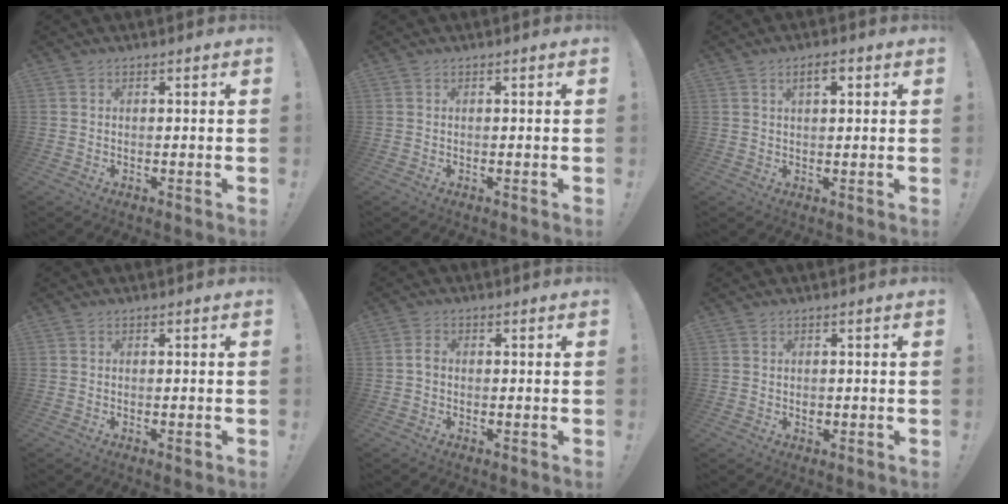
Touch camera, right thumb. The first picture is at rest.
{"total": 0.0}
{"total": 3.8, "force": [1.6, 1.5, 3.1], "torque": [-0.049, 0.001, 0.024]}
{"total": 1.1, "force": [-0.4, 0.0, 1.0], "torque": [-0.016, -0.002, -0.006]}
{"total": 2.2, "force": [-0.2, 1.5, 1.6], "torque": [-0.029, 0.006, -0.002]}
{"total": 1.3, "force": [-0.2, 1.2, 0.4], "torque": [-0.004, 0.001, -0.004]}